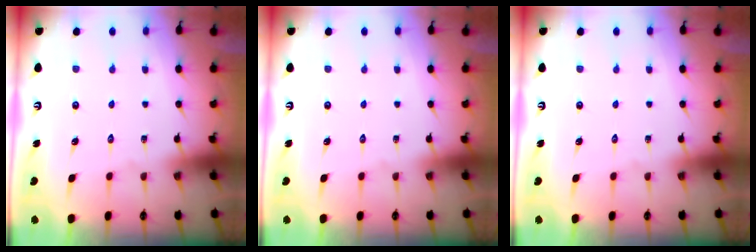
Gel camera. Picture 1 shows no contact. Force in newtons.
{"total": 0.0}
{"total": 0.0}